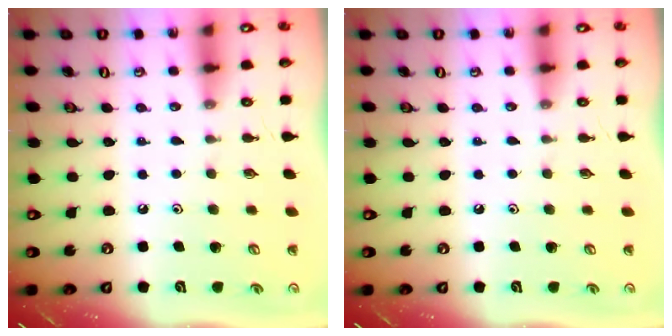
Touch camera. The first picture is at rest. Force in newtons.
{"total": 0.0}